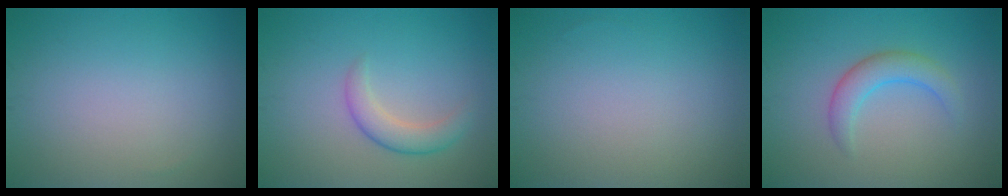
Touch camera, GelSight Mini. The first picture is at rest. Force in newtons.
{"total": 2.6, "press": 2.6, "slide": 0.1}
{"total": 0.0}
{"total": 2.8, "press": 2.8, "slide": 0.3}